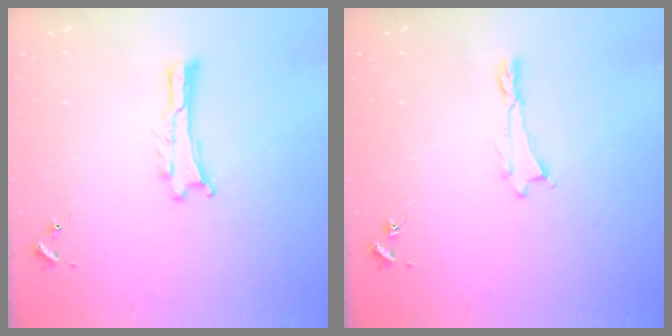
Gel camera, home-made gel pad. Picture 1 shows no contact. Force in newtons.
{"total": 0.5, "press": 0.5, "slide": 0.2}